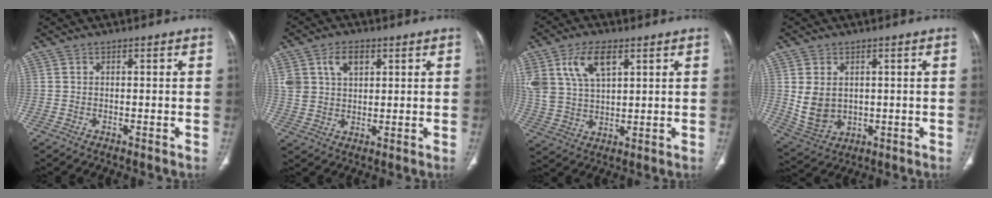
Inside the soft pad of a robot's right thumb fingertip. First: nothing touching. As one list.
[{"total": 7.3, "force": [3.2, 4.8, 4.5], "torque": [-0.071, -0.007, 0.065]}, {"total": 11.5, "force": [5.4, 6.2, 8.1], "torque": [-0.158, -0.010, 0.112]}, {"total": 7.8, "force": [1.0, 5.8, 5.0], "torque": [-0.086, -0.011, 0.042]}]